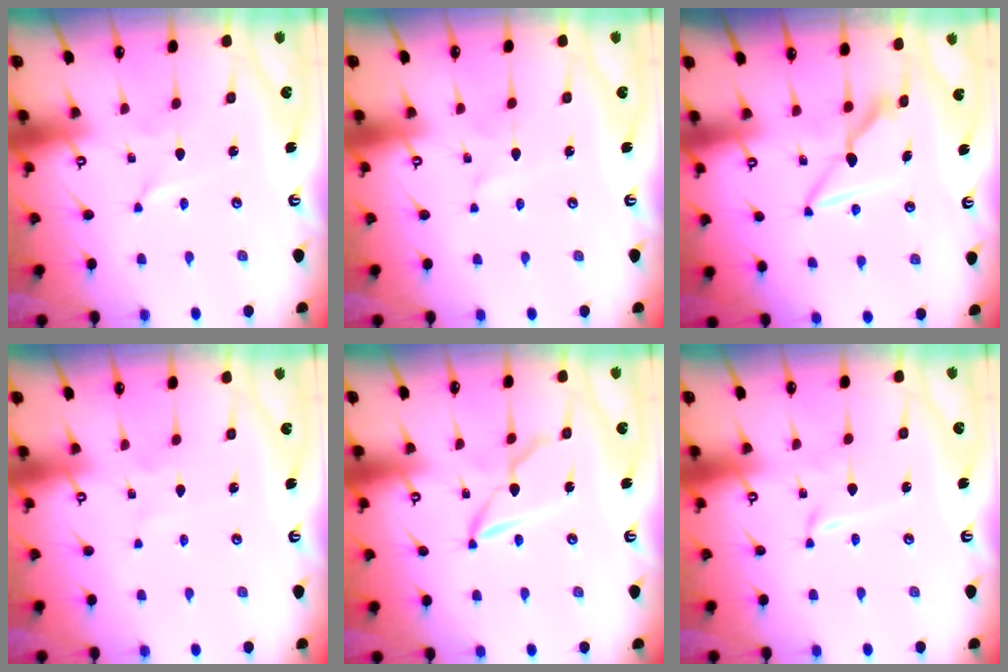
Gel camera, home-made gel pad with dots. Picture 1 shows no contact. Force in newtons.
{"total": 2.8, "press": 2.8, "slide": 0.3}
{"total": 9.3, "press": 9.3, "slide": 0.5}
{"total": 2.6, "press": 2.6, "slide": 0.2}
{"total": 8.1, "press": 8.1, "slide": 0.6}
{"total": 1.5, "press": 1.5, "slide": 0.1}